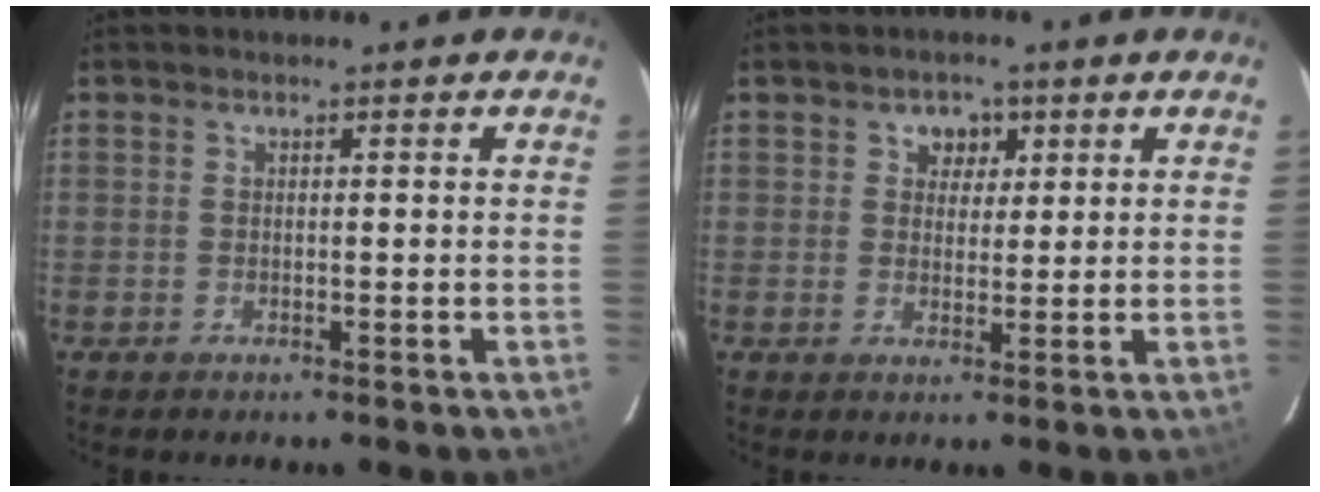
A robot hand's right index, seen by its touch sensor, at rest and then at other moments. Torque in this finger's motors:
{"motor_torque": [0.10, -0.02, 0.07, 0.02]}